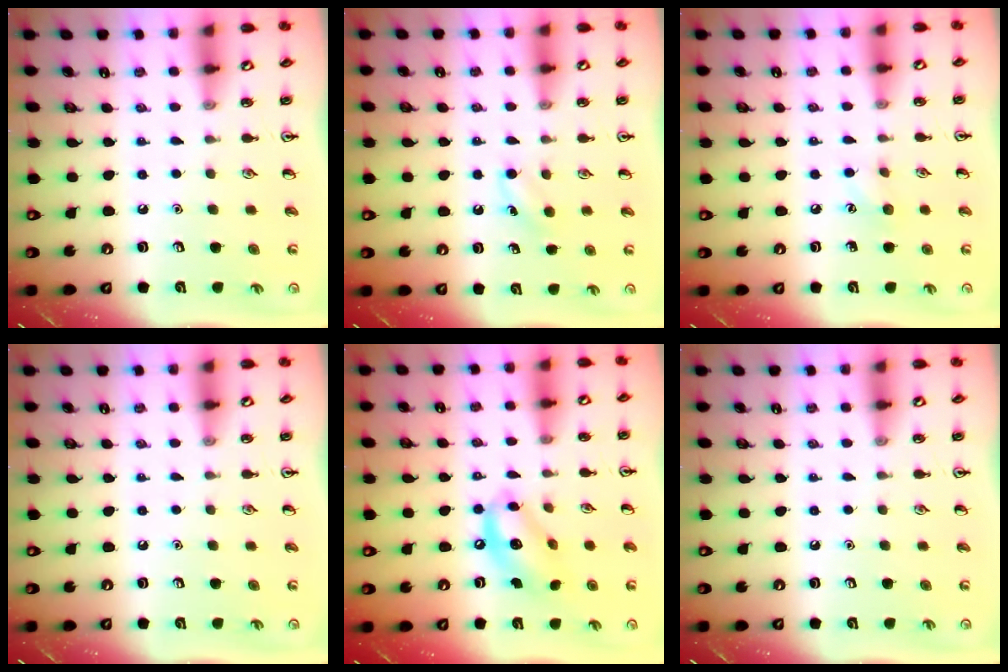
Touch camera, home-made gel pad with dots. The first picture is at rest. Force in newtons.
{"total": 4.3, "press": 4.0, "slide": 1.4}
{"total": 5.6, "press": 5.4, "slide": 1.6}
{"total": 0.0}
{"total": 12.1, "press": 11.8, "slide": 3.0}
{"total": 0.0}